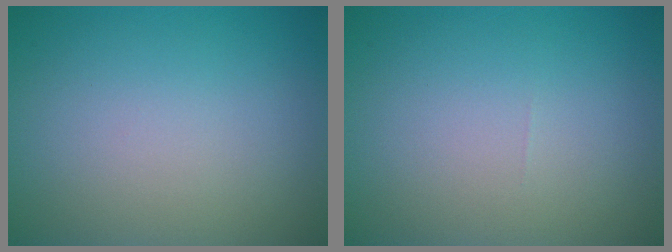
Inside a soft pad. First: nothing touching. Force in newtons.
{"total": 0.0}